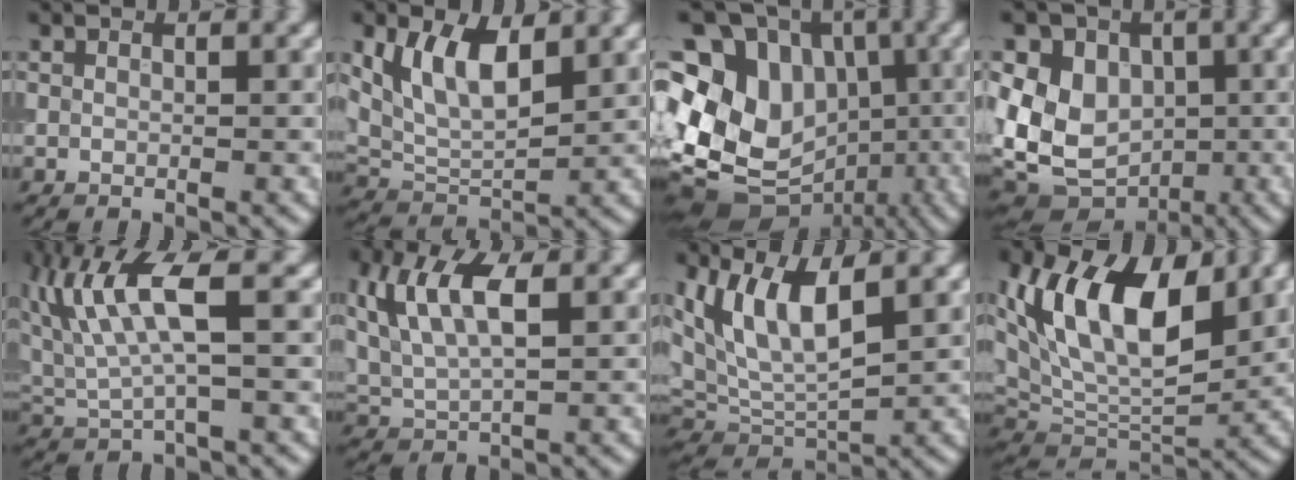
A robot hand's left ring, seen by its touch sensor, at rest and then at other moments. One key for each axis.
{"total": 6.1, "fx": 2.8, "fy": 3.1, "fz": 4.5, "tx": -0.095, "ty": -0.006, "tz": 0.053}
{"total": 15.3, "fx": -1.6, "fy": 12.7, "fz": 8.4, "tx": -0.181, "ty": 0.016, "tz": -0.028}
{"total": 11.0, "fx": 0.3, "fy": 8.8, "fz": 6.5, "tx": -0.114, "ty": 0.011, "tz": -0.010}
{"total": 7.3, "fx": 2.5, "fy": 2.1, "fz": 6.6, "tx": -0.145, "ty": 0.007, "tz": 0.047}
{"total": 7.7, "fx": 2.6, "fy": 3.4, "fz": 6.3, "tx": -0.136, "ty": 0.013, "tz": 0.046}
{"total": 8.2, "fx": 3.7, "fy": 3.2, "fz": 6.6, "tx": -0.137, "ty": 0.000, "tz": 0.068}
{"total": 12.4, "fx": 4.7, "fy": 6.1, "fz": 9.7, "tx": -0.169, "ty": 0.004, "tz": 0.082}